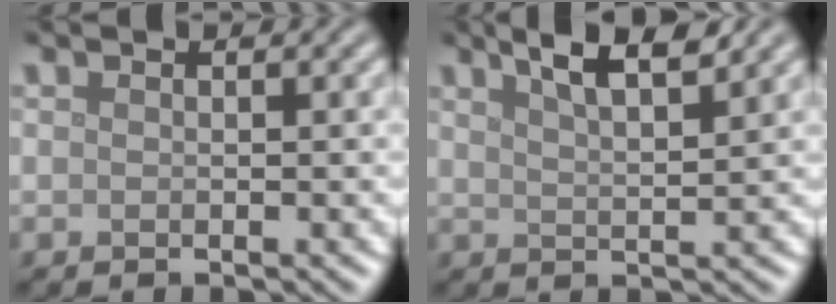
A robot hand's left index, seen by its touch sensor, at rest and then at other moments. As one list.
[{"total": 5.0, "force": [3.5, 1.2, 3.3], "torque": [-0.042, 0.021, 0.046]}]